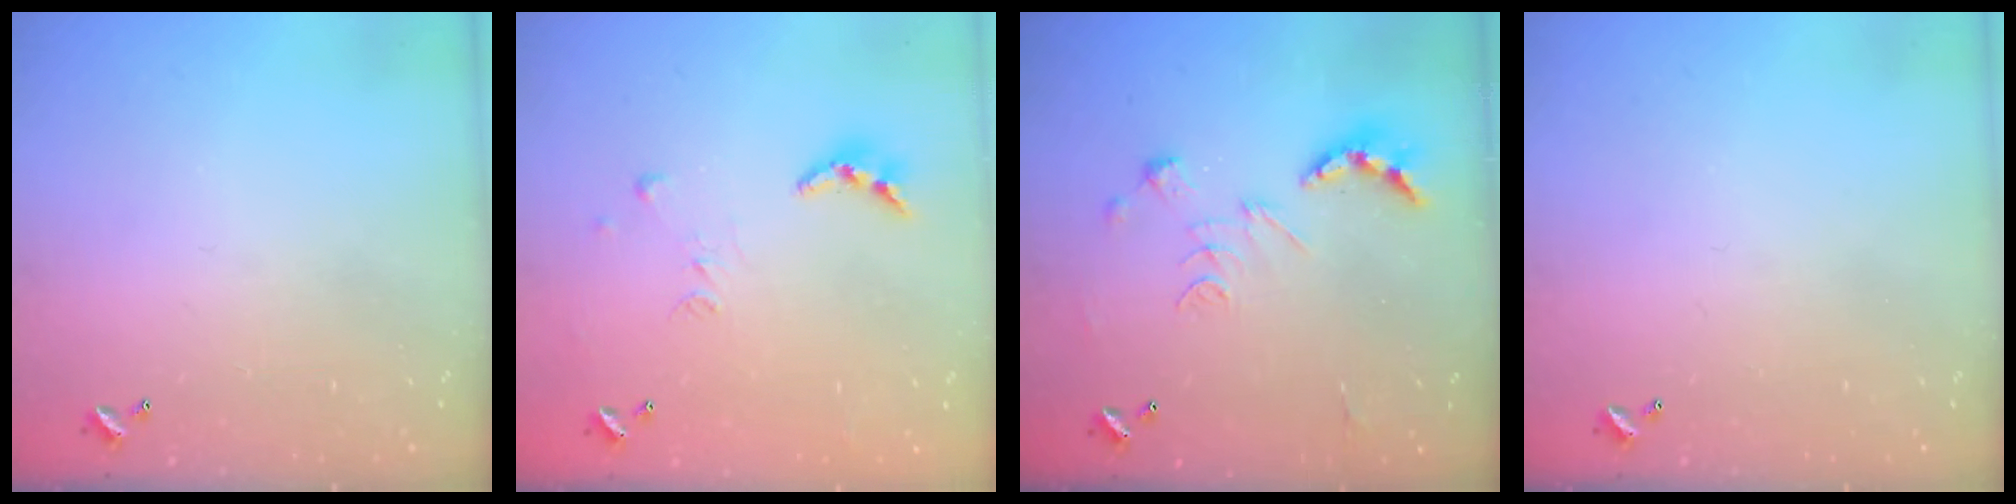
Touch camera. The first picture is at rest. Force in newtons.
{"total": 8.1, "press": 8.1, "slide": 0.7}
{"total": 2.5, "press": 2.0, "slide": 1.5}
{"total": 0.0}